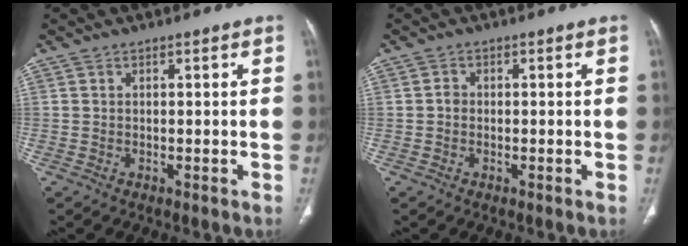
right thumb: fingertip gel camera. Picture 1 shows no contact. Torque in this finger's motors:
{"motor_torque": [0.53, 0.35, 0.11, -0.15, 0.05]}